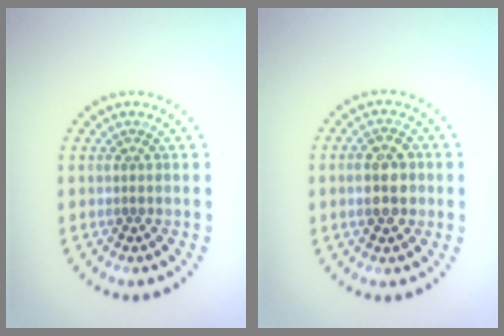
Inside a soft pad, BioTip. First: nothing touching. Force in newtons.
{"total": 3.1, "press": 3.1, "slide": 0.3}